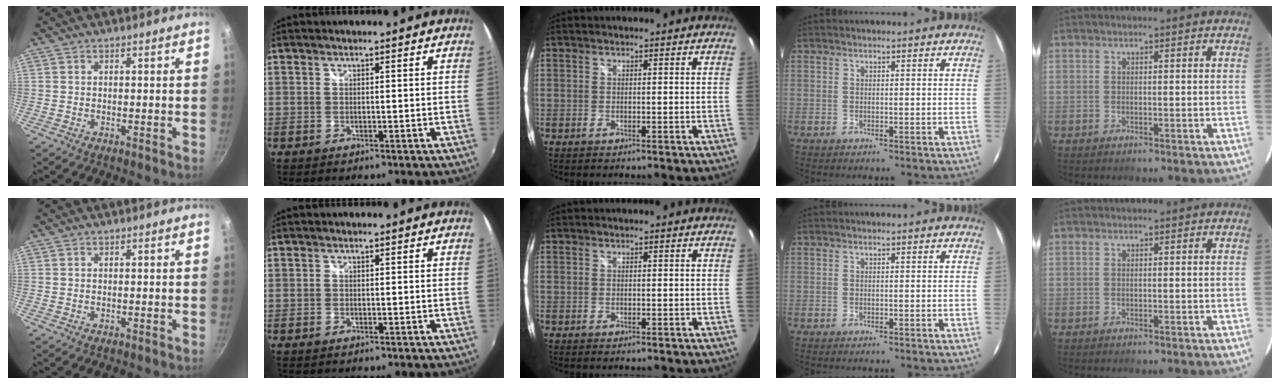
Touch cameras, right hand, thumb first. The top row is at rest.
{}